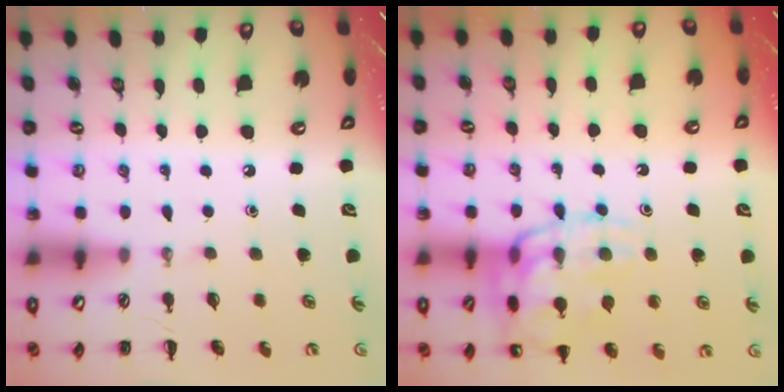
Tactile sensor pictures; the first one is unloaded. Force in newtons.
{"total": 17.7, "press": 17.6, "slide": 1.9}